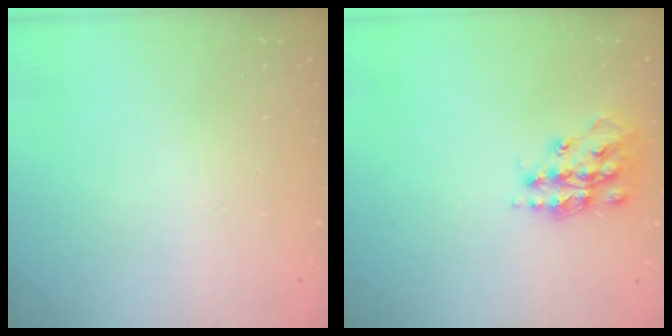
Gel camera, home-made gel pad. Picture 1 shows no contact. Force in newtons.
{"total": 14.7, "press": 14.7, "slide": 0.9}